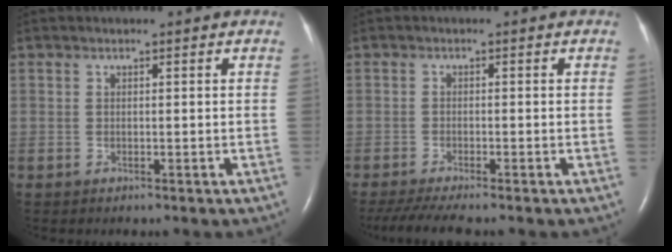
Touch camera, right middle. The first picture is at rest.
{"total": 6.7, "force": [-5.6, 0.1, 3.6], "torque": [-0.059, -0.019, -0.094]}